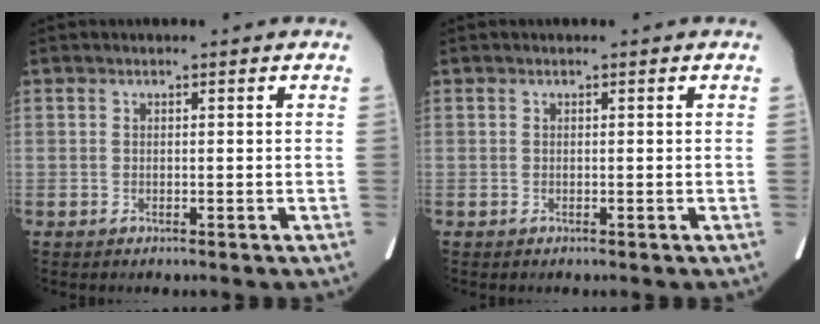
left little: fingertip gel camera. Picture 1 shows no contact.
{"total": 0.0}